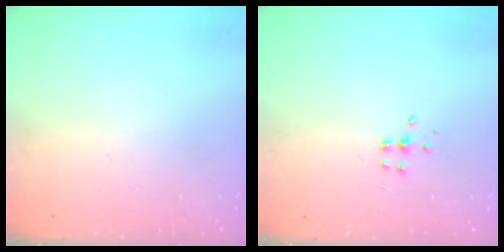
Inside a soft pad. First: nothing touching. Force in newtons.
{"total": 4.0, "press": 3.9, "slide": 0.5}